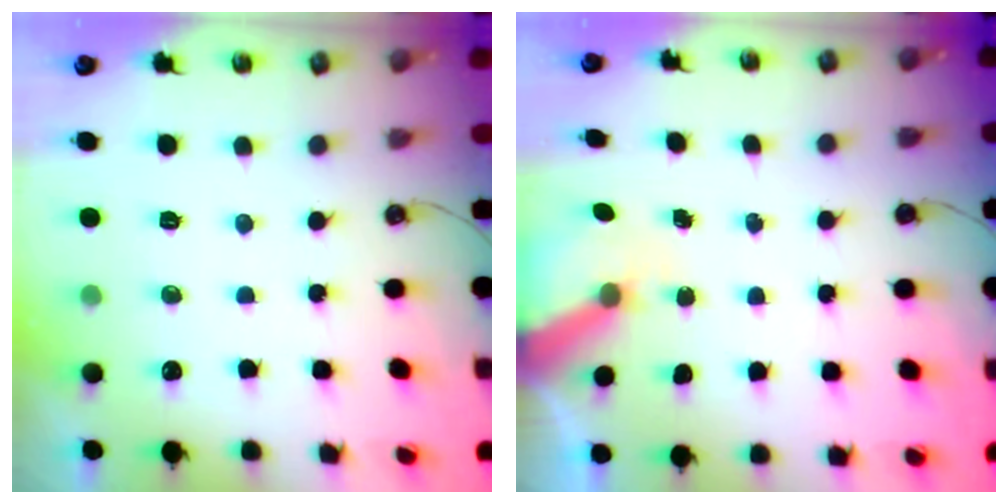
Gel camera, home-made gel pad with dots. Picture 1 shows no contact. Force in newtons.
{"total": 6.1, "press": 6.1, "slide": 0.7}